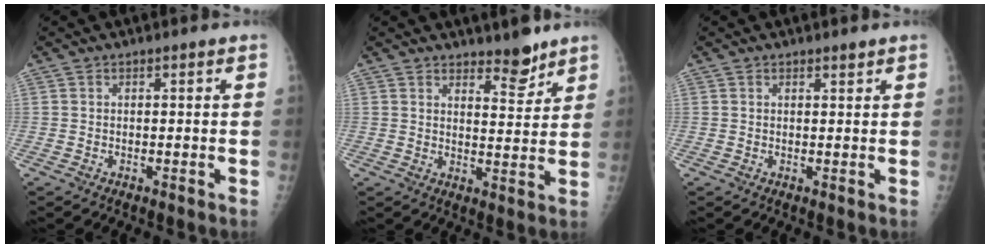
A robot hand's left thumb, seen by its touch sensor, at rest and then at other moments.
{"total": 5.2, "force": [4.2, 1.6, 2.5], "torque": [-0.018, -0.038, 0.064]}
{"total": 0.9, "force": [0.7, 0.1, 0.4], "torque": [-0.006, -0.006, 0.013]}